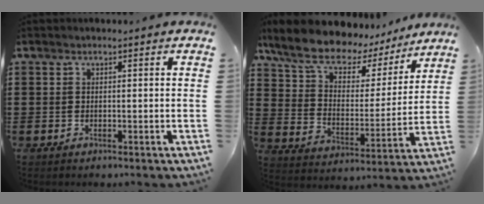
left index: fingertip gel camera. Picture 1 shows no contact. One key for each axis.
{"total": 10.0, "fx": 8.3, "fy": 3.9, "fz": 4.0, "tx": -0.111, "ty": -0.046, "tz": 0.145}